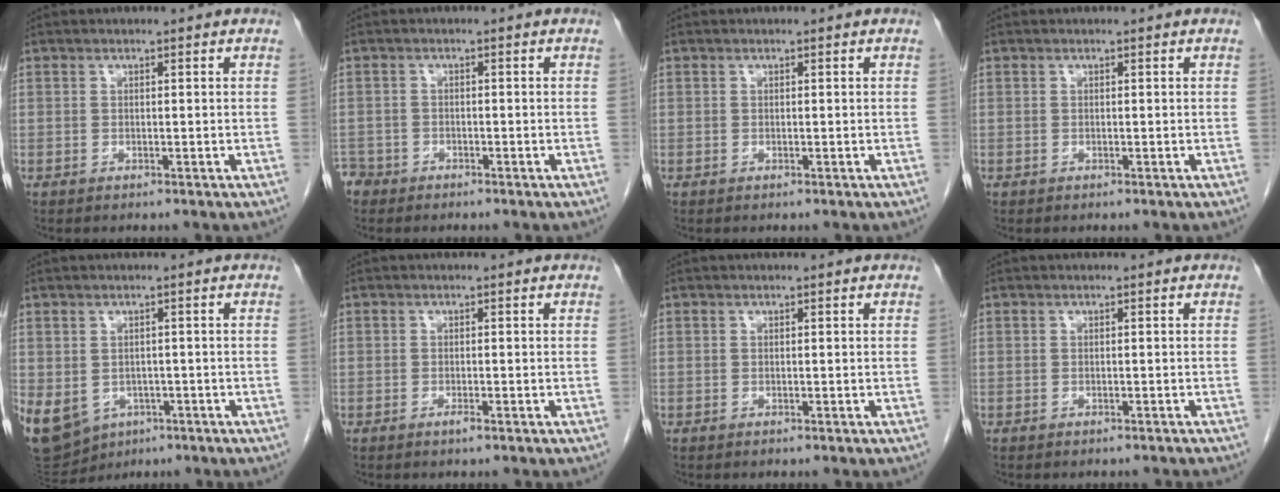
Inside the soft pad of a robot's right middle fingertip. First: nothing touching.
{"total": 2.5, "force": [-2.1, 1.4, -0.2], "torque": [-0.001, 0.004, -0.041]}
{"total": 0.0}
{"total": 0.0}
{"total": 19.6, "force": [-7.9, 15.8, 8.6], "torque": [-0.274, -0.013, -0.098]}
{"total": 0.8, "force": [-0.5, 0.1, 0.5], "torque": [-0.010, 0.000, -0.008]}
{"total": 0.0}
{"total": 2.4, "force": [-2.2, 0.6, 0.7], "torque": [-0.013, -0.003, -0.026]}